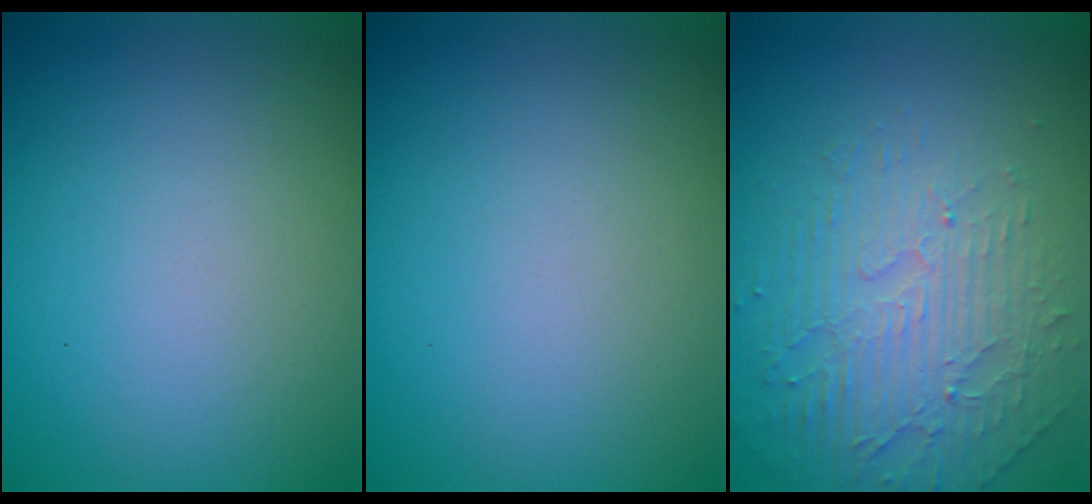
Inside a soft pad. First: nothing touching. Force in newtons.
{"total": 0.0}
{"total": 5.1, "press": 3.5, "slide": 3.7}